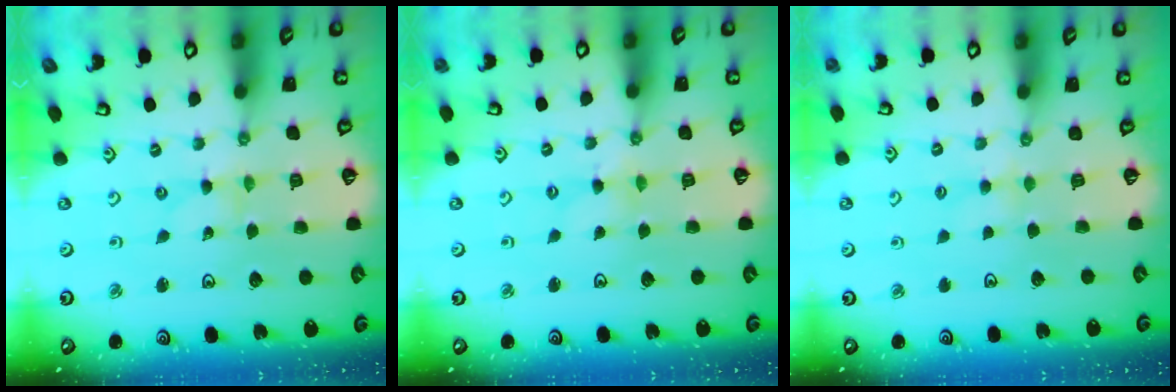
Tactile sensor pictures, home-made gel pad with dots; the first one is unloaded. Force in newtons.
{"total": 0.0}
{"total": 2.8, "press": 2.7, "slide": 0.5}